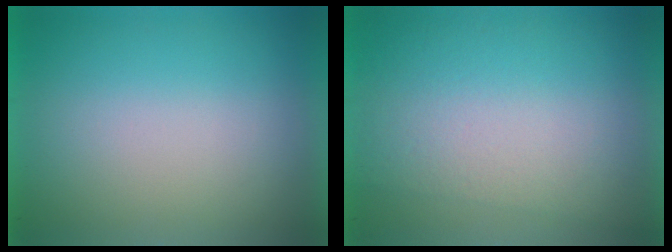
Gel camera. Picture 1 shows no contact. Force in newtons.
{"total": 2.8}